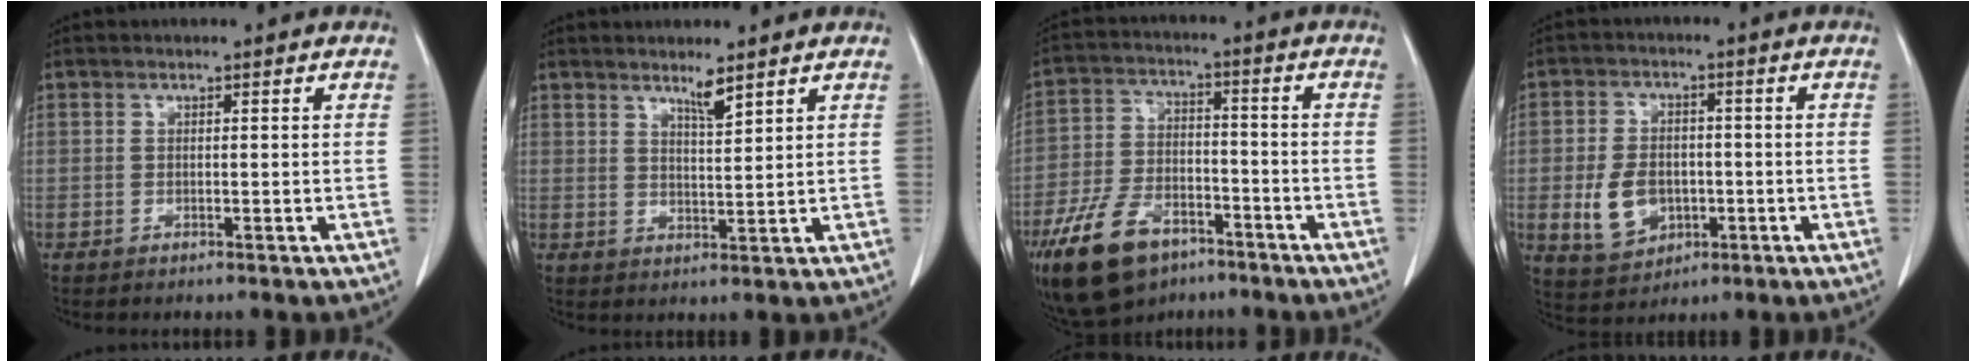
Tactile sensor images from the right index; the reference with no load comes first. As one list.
[{"total": 2.9, "force": [2.4, 0.0, 1.7], "torque": [-0.034, -0.009, 0.044]}, {"total": 14.0, "force": [-8.9, 7.3, 8.0], "torque": [-0.170, -0.002, -0.157]}, {"total": 7.7, "force": [-1.5, 5.6, 5.0], "torque": [-0.109, 0.001, -0.015]}]